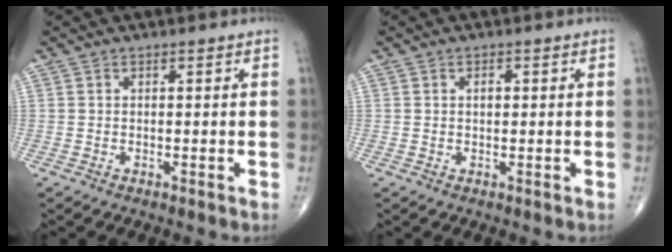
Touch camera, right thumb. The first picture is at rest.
{"total": 1.5, "force": [0.3, 0.8, 1.2], "torque": [-0.017, 0.001, 0.006]}